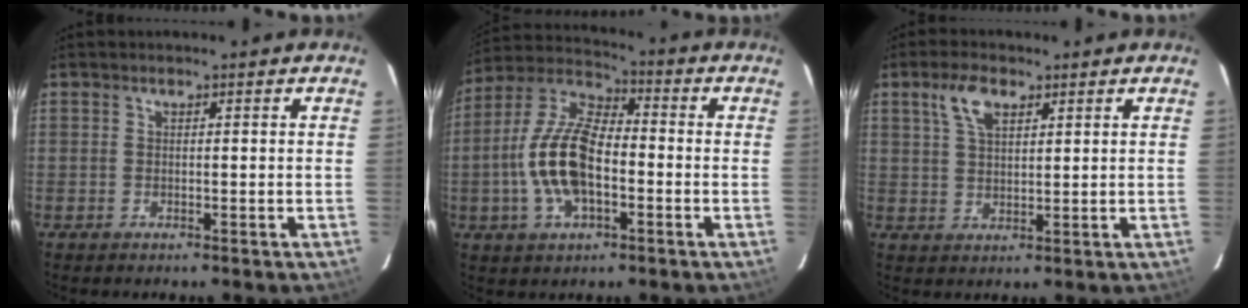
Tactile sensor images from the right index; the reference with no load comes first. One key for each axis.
{"total": 14.5, "fx": -3.1, "fy": 6.9, "fz": 12.4, "tx": -0.261, "ty": 0.008, "tz": -0.063}
{"total": 5.6, "fx": 2.9, "fy": 2.8, "fz": 4.0, "tx": -0.077, "ty": 0.013, "tz": 0.056}